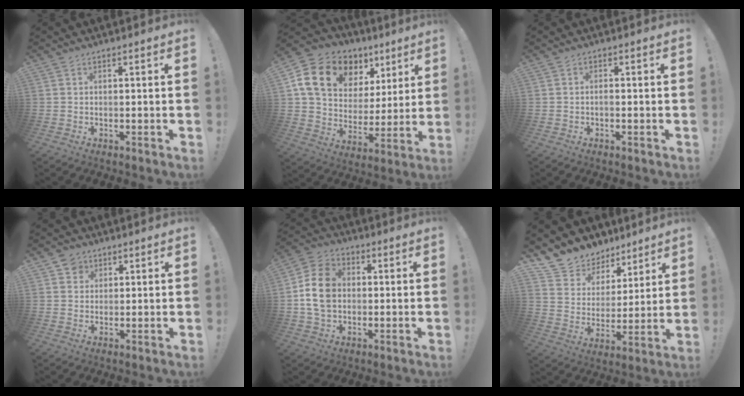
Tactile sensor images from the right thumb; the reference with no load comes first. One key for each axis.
{"total": 17.9, "fx": 9.8, "fy": 12.0, "fz": 9.0, "tx": -0.150, "ty": -0.045, "tz": 0.194}
{"total": 0.8, "fx": -0.6, "fy": 0.2, "fz": 0.5, "tx": -0.010, "ty": 0.002, "tz": -0.011}
{"total": 4.0, "fx": 1.9, "fy": 3.4, "fz": 0.8, "tx": -0.006, "ty": -0.005, "tz": 0.033}
{"total": 12.6, "fx": 0.3, "fy": 9.8, "fz": 7.9, "tx": -0.130, "ty": 0.007, "tz": 0.005}
{"total": 10.6, "fx": 8.2, "fy": 6.6, "fz": 1.3, "tx": -0.036, "ty": -0.067, "tz": 0.157}